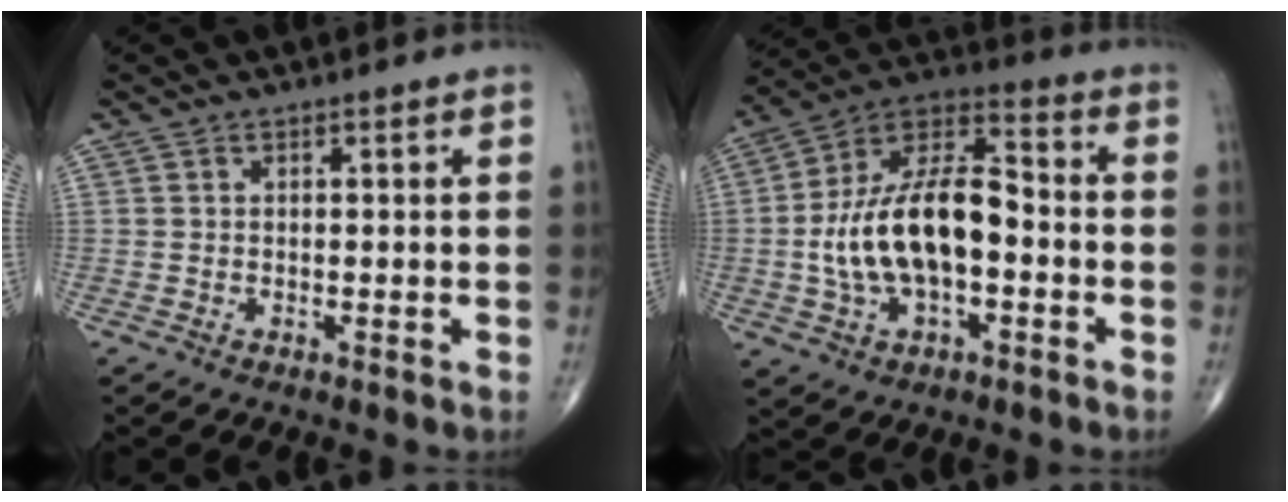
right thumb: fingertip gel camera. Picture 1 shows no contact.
{"total": 18.4, "force": [-2.3, 9.5, 15.6], "torque": [-0.285, 0.041, -0.045]}